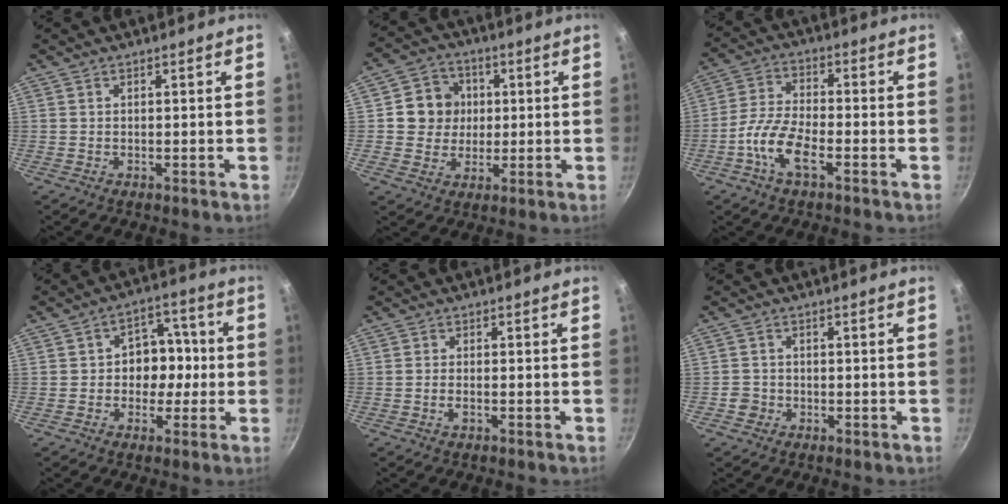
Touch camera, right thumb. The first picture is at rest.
{"total": 8.9, "force": [1.2, 8.3, 3.0], "torque": [-0.011, 0.009, 0.014]}
{"total": 8.6, "force": [-3.9, 3.3, 6.9], "torque": [-0.143, 0.026, -0.086]}
{"total": 8.8, "force": [-0.6, 7.2, 5.1], "torque": [-0.006, 0.024, -0.016]}
{"total": 1.4, "force": [-0.5, 0.5, 1.2], "torque": [-0.033, 0.003, -0.014]}
{"total": 2.6, "force": [-0.9, 2.4, 0.5], "torque": [0.001, 0.012, -0.014]}